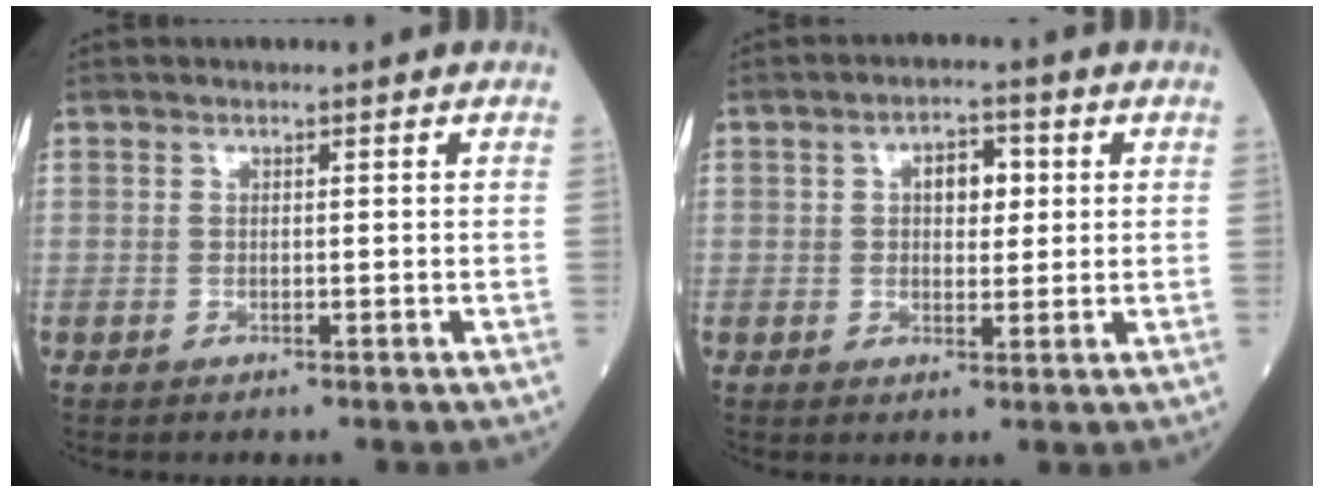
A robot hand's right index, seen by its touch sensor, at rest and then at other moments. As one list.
[{"total": 4.4, "force": [1.0, 2.4, 3.6], "torque": [-0.052, 0.013, 0.016]}]